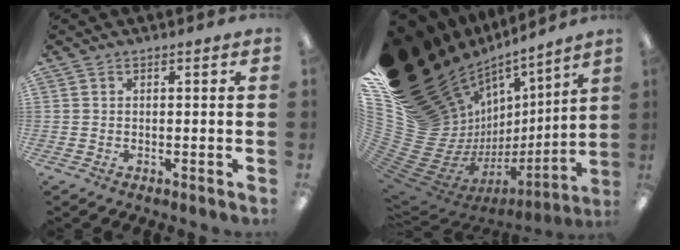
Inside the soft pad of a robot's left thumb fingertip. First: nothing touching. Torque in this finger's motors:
{"motor_torque": [3.39, 1.63, 2.46, -0.30, 0.38]}